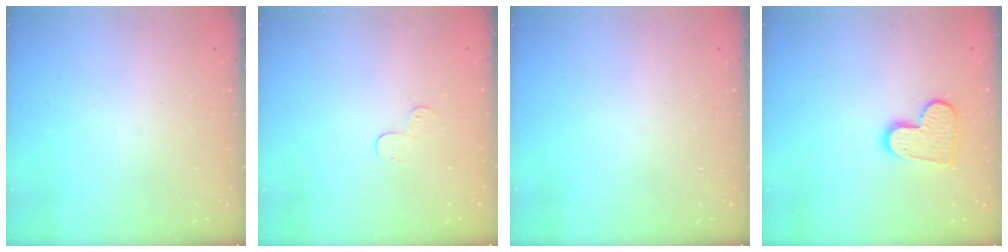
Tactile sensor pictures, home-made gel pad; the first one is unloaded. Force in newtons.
{"total": 3.3, "press": 3.3, "slide": 0.4}
{"total": 0.0}
{"total": 11.2, "press": 11.1, "slide": 0.7}